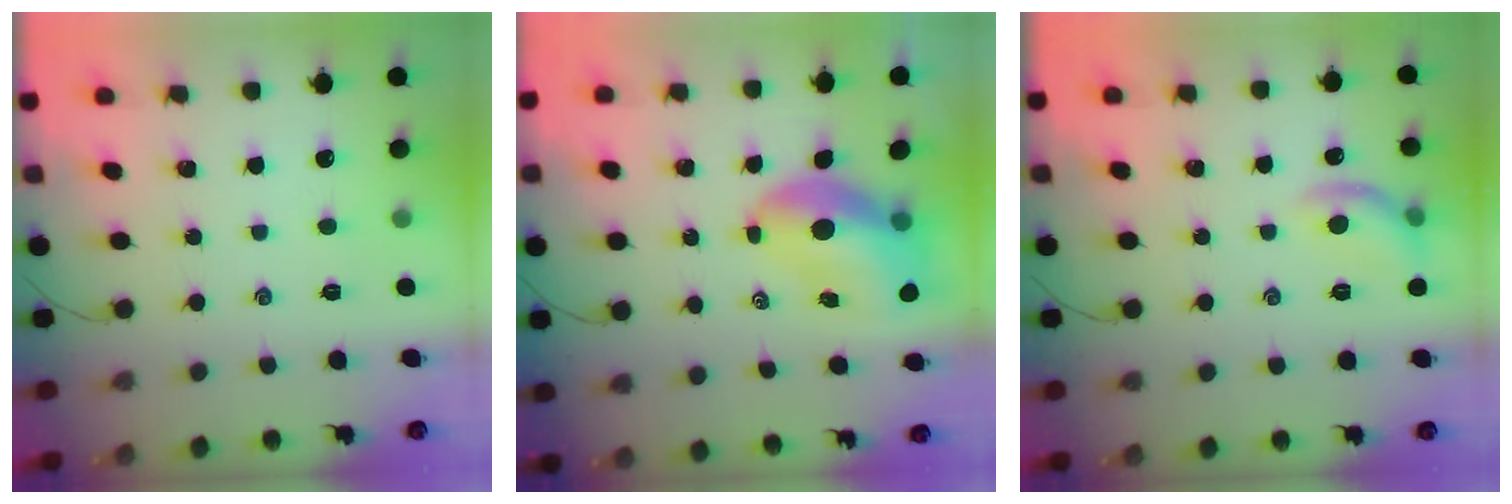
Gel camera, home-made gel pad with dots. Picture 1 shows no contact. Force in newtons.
{"total": 10.1, "press": 9.5, "slide": 3.2}
{"total": 9.4, "press": 9.4, "slide": 0.2}